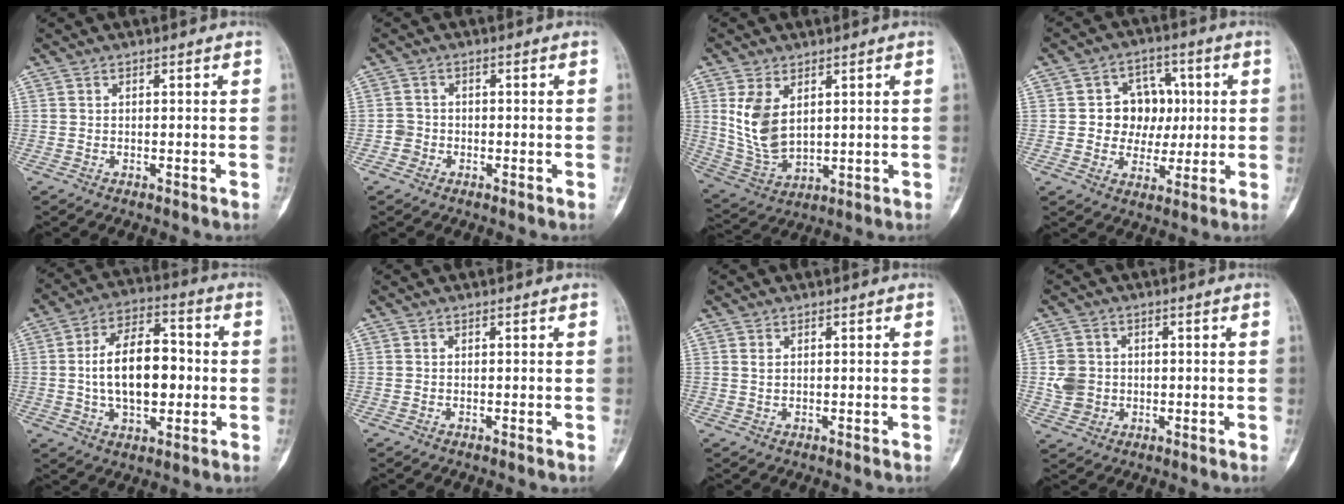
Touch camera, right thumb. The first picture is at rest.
{"total": 1.9, "force": [-0.8, 1.8, 0.1], "torque": [0.010, 0.009, -0.022]}
{"total": 10.0, "force": [2.9, 6.0, 7.5], "torque": [-0.135, -0.018, 0.076]}
{"total": 10.1, "force": [0.8, 8.6, 5.1], "torque": [-0.015, 0.011, 0.014]}
{"total": 15.3, "force": [-0.4, 8.7, 12.6], "torque": [-0.187, 0.025, -0.009]}
{"total": 0.0}
{"total": 0.9, "force": [0.4, 0.5, 0.7], "torque": [-0.011, 0.003, 0.010]}
{"total": 5.6, "force": [0.1, 5.1, 2.3], "torque": [-0.028, 0.003, 0.005]}